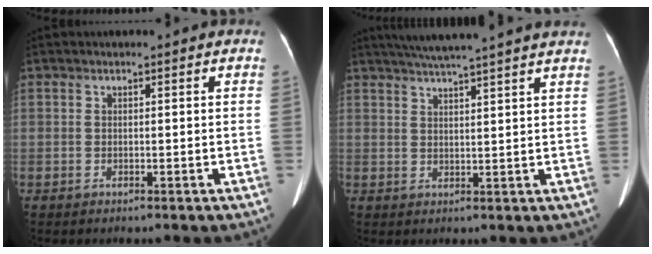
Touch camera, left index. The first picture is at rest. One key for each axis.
{"total": 12.7, "fx": 11.0, "fy": -0.9, "fz": 6.3, "tx": -0.107, "ty": 0.020, "tz": 0.145}